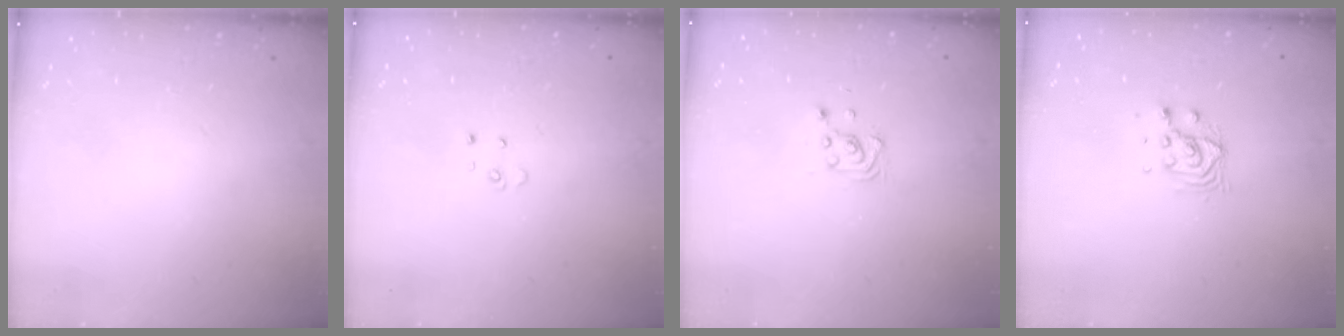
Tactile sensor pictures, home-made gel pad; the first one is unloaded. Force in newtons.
{"total": 2.6, "press": 2.6, "slide": 0.2}
{"total": 4.4, "press": 4.2, "slide": 1.1}
{"total": 6.4, "press": 6.4, "slide": 0.2}